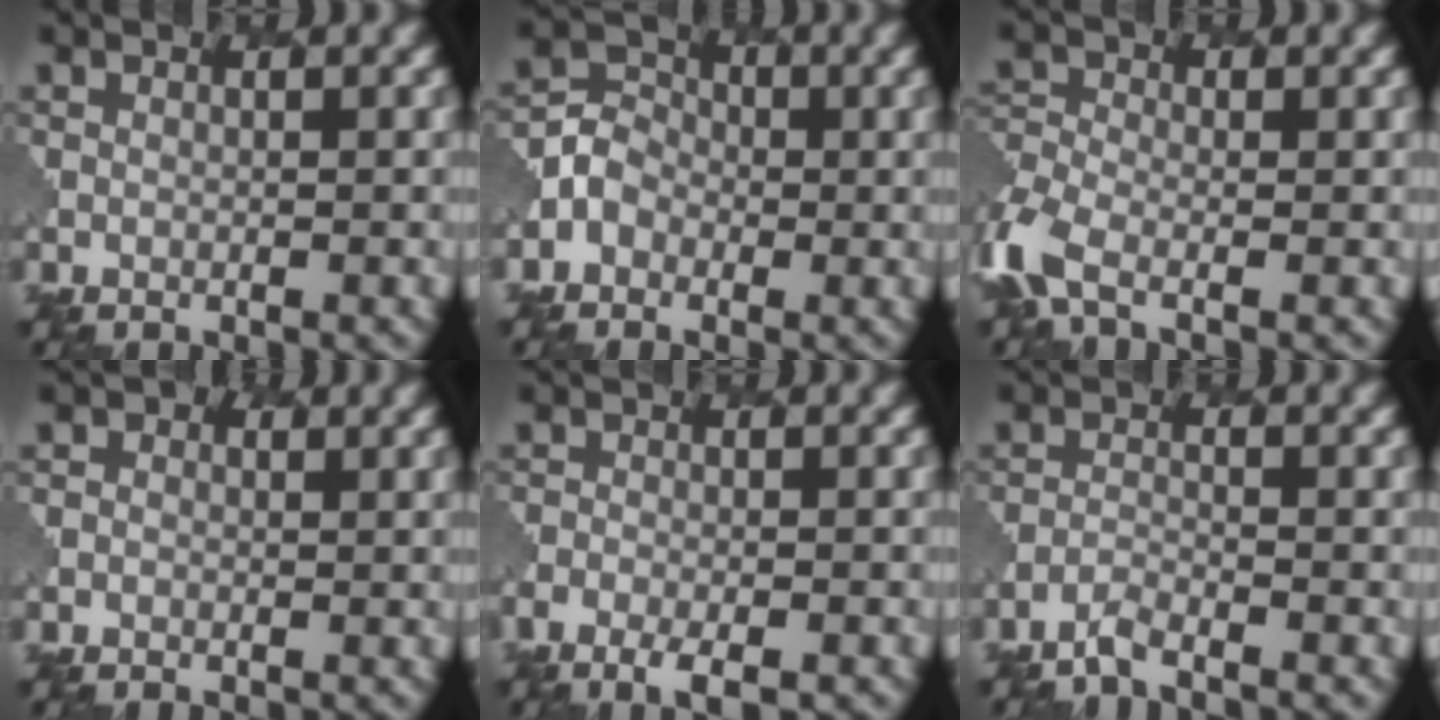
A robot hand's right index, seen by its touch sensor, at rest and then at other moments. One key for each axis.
{"total": 2.4, "fx": -0.9, "fy": 2.2, "fz": 0.6, "tx": -0.016, "ty": 0.007, "tz": -0.024}
{"total": 4.5, "fx": -2.5, "fy": 2.1, "fz": 3.0, "tx": -0.082, "ty": -0.011, "tz": -0.064}
{"total": 1.6, "fx": 0.3, "fy": 1.5, "fz": 0.3, "tx": 0.010, "ty": 0.004, "tz": -0.008}
{"total": 3.4, "fx": -2.4, "fy": 1.0, "fz": 2.1, "tx": -0.044, "ty": -0.011, "tz": -0.042}
{"total": 1.6, "fx": -1.5, "fy": 0.2, "fz": 0.5, "tx": -0.013, "ty": -0.004, "tz": -0.038}